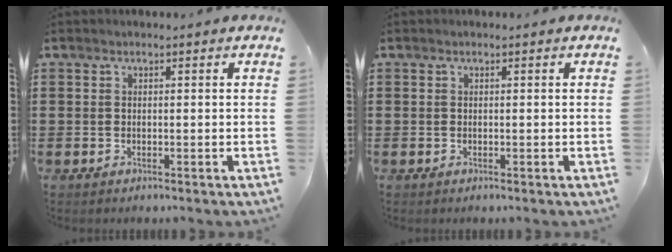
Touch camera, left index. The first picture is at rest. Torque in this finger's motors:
{"motor_torque": [-0.95, 1.18, -0.08, -0.01]}